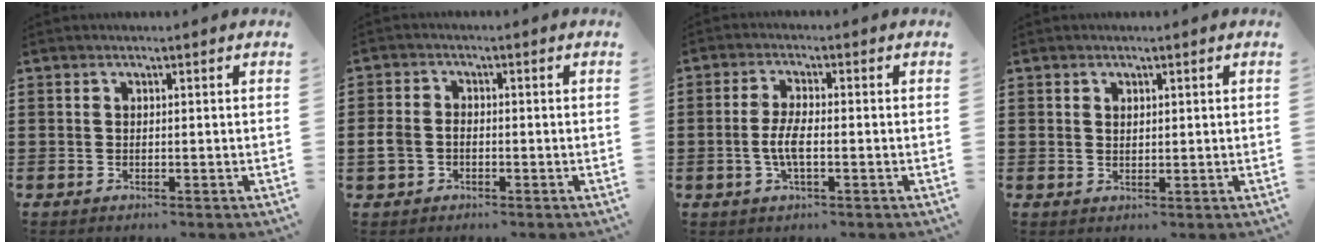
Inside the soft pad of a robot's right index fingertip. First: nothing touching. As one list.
[{"total": 2.6, "force": [-1.1, 1.9, 1.5], "torque": [-0.053, -0.007, -0.027]}, {"total": 4.4, "force": [-1.0, 1.3, 4.1], "torque": [-0.093, -0.002, -0.025]}, {"total": 1.0, "force": [0.8, 0.6, 0.2], "torque": [-0.004, 0.003, 0.016]}]